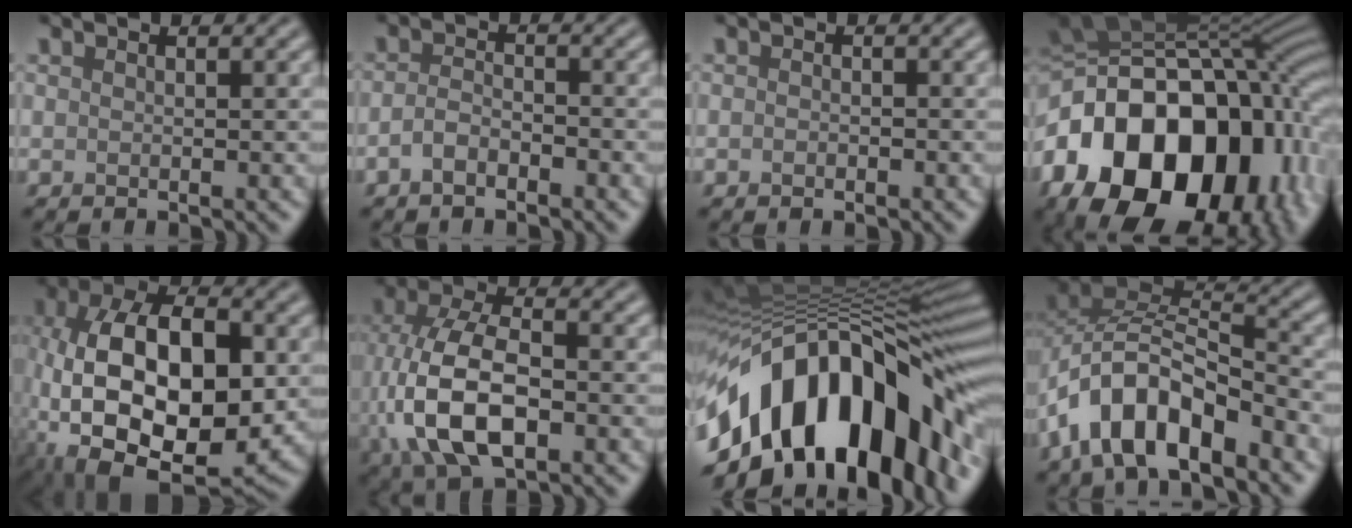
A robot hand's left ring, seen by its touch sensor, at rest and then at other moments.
{"total": 2.1, "force": [-1.2, 0.9, 1.3], "torque": [-0.028, 0.004, -0.028]}
{"total": 0.7, "force": [-0.3, 0.4, 0.5], "torque": [-0.007, -0.001, -0.006]}
{"total": 21.1, "force": [-5.4, 15.1, 13.7], "torque": [-0.260, 0.001, -0.094]}
{"total": 15.2, "force": [-2.2, 8.3, 12.6], "torque": [-0.225, -0.001, -0.045]}
{"total": 10.7, "force": [-2.1, 5.9, 8.7], "torque": [-0.194, -0.005, -0.044]}
{"total": 18.0, "force": [-6.1, 9.6, 13.9], "torque": [-0.220, 0.006, -0.107]}
{"total": 9.3, "force": [-4.9, 4.6, 6.4], "torque": [-0.107, 0.011, -0.098]}